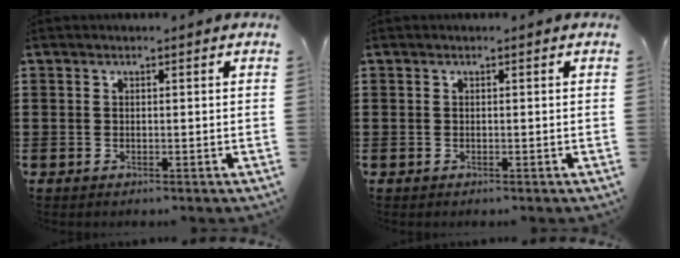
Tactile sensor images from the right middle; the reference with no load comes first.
{"total": 0.0}